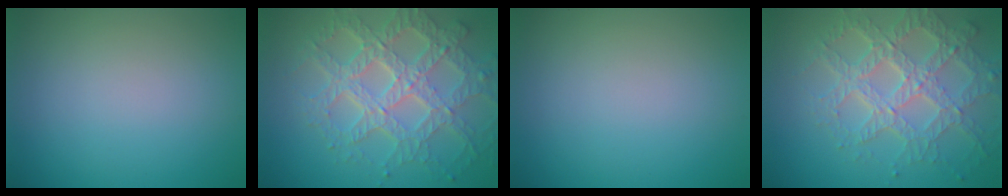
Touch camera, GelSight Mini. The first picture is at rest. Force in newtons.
{"total": 7.8, "press": 5.6, "slide": 5.5}
{"total": 0.0}
{"total": 7.0, "press": 5.1, "slide": 4.8}